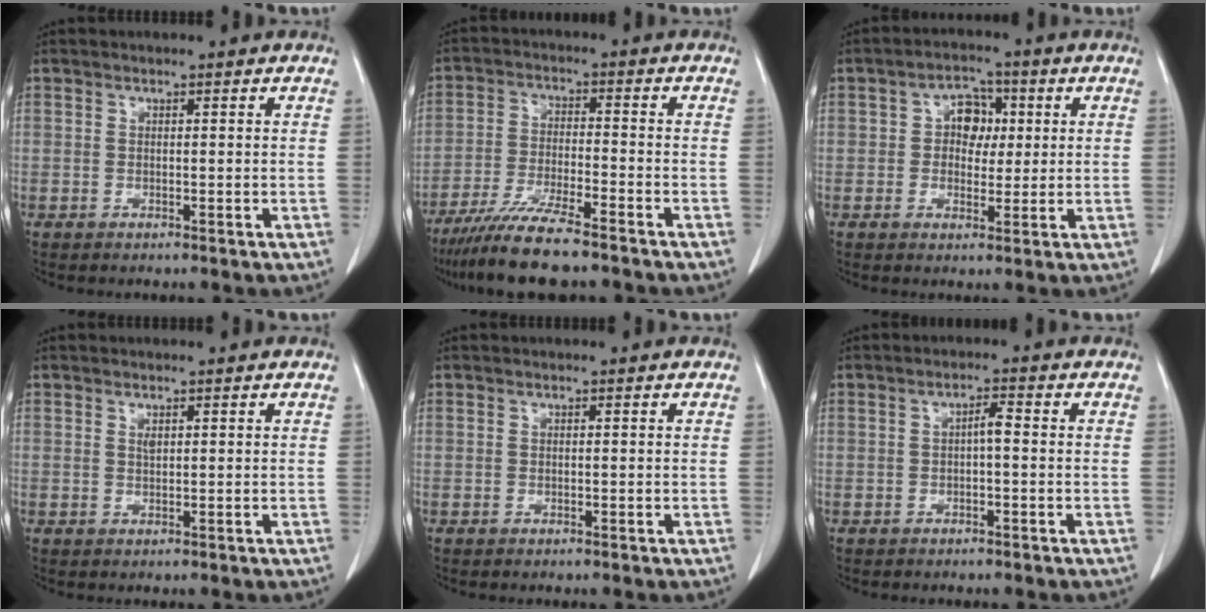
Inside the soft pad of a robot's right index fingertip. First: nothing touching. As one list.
[{"total": 10.3, "force": [-8.5, 0.4, 5.9], "torque": [-0.102, -0.028, -0.145]}, {"total": 5.1, "force": [0.9, 3.7, 3.4], "torque": [-0.051, 0.015, 0.015]}, {"total": 0.9, "force": [0.5, 0.3, 0.7], "torque": [-0.015, -0.004, 0.009]}, {"total": 0.0}, {"total": 1.9, "force": [-0.2, 0.4, 1.9], "torque": [-0.032, 0.005, -0.003]}]